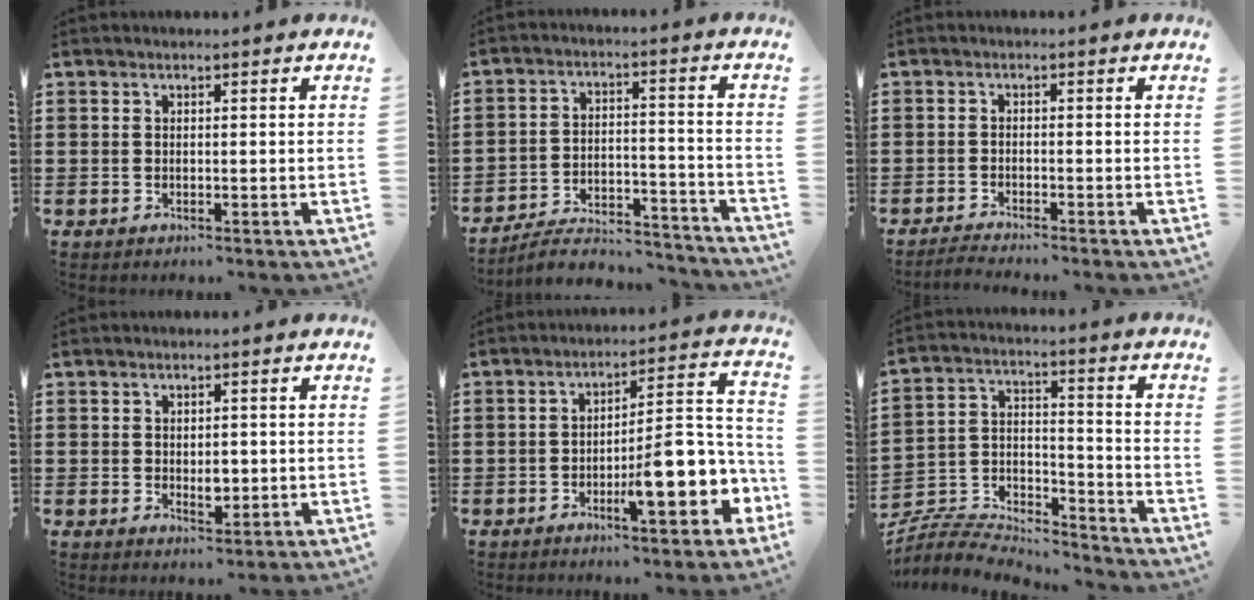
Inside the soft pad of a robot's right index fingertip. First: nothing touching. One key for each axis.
{"total": 5.9, "fx": -5.5, "fy": 1.1, "fz": 1.8, "tx": -0.035, "ty": 0.006, "tz": -0.108}
{"total": 1.8, "fx": -1.8, "fy": -0.2, "fz": 0.2, "tx": -0.004, "ty": 0.003, "tz": -0.036}
{"total": 2.6, "fx": -0.1, "fy": 1.4, "fz": 2.2, "tx": -0.033, "ty": 0.001, "tz": -0.003}
{"total": 10.6, "fx": -4.3, "fy": 2.9, "fz": 9.3, "tx": -0.114, "ty": -0.013, "tz": -0.077}
{"total": 6.4, "fx": -6.2, "fy": 1.5, "fz": 0.9, "tx": -0.031, "ty": 0.000, "tz": -0.126}